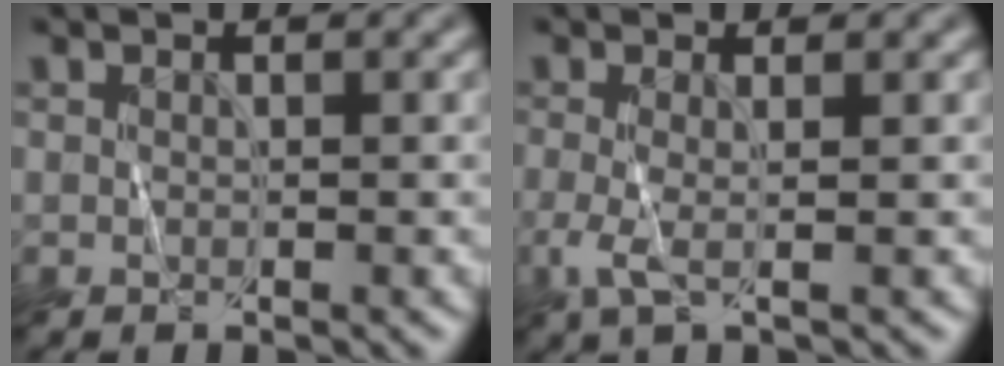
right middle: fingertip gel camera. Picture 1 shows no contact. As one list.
[{"total": 1.9, "force": [-0.7, 0.2, 1.7], "torque": [-0.044, 0.000, -0.017]}]